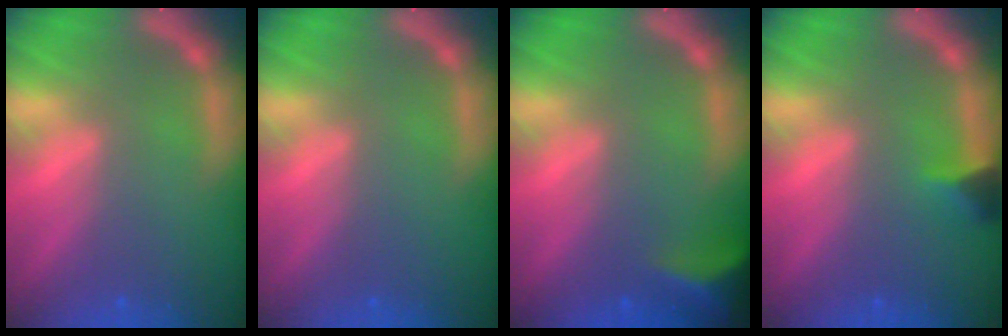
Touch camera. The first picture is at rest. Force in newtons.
{"total": 0.0}
{"total": 5.4}
{"total": 1.9}